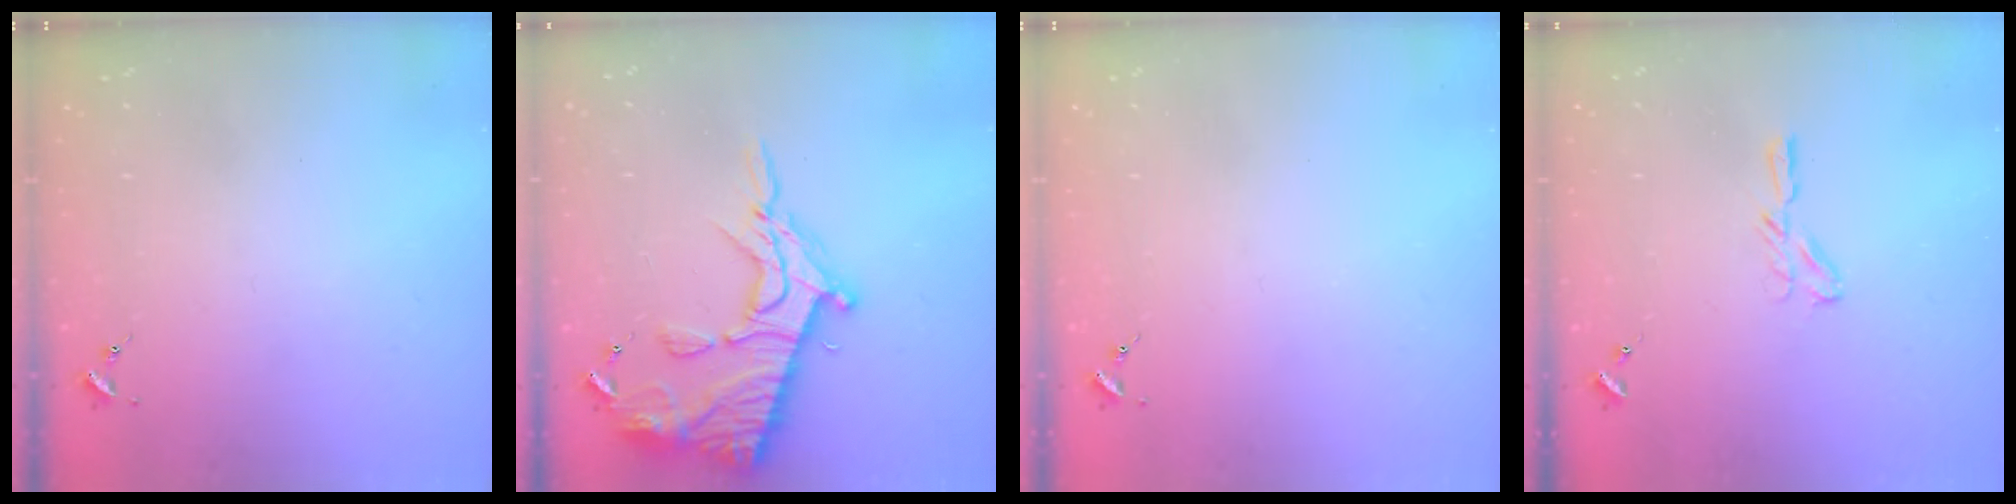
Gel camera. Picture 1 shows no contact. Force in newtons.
{"total": 19.3, "press": 19.3, "slide": 1.3}
{"total": 0.0}
{"total": 4.4, "press": 4.3, "slide": 0.4}